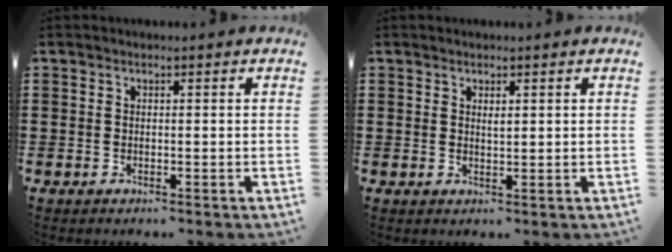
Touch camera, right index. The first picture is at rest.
{"total": 1.0, "force": [0.5, 0.3, 0.8], "torque": [-0.017, 0.002, 0.008]}